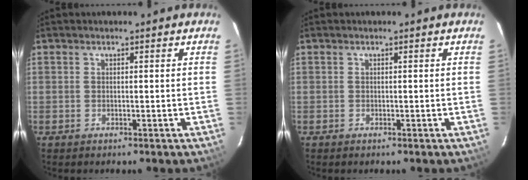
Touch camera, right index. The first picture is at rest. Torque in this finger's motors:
{"motor_torque": [0.03, -0.04, 0.01, 0.00]}